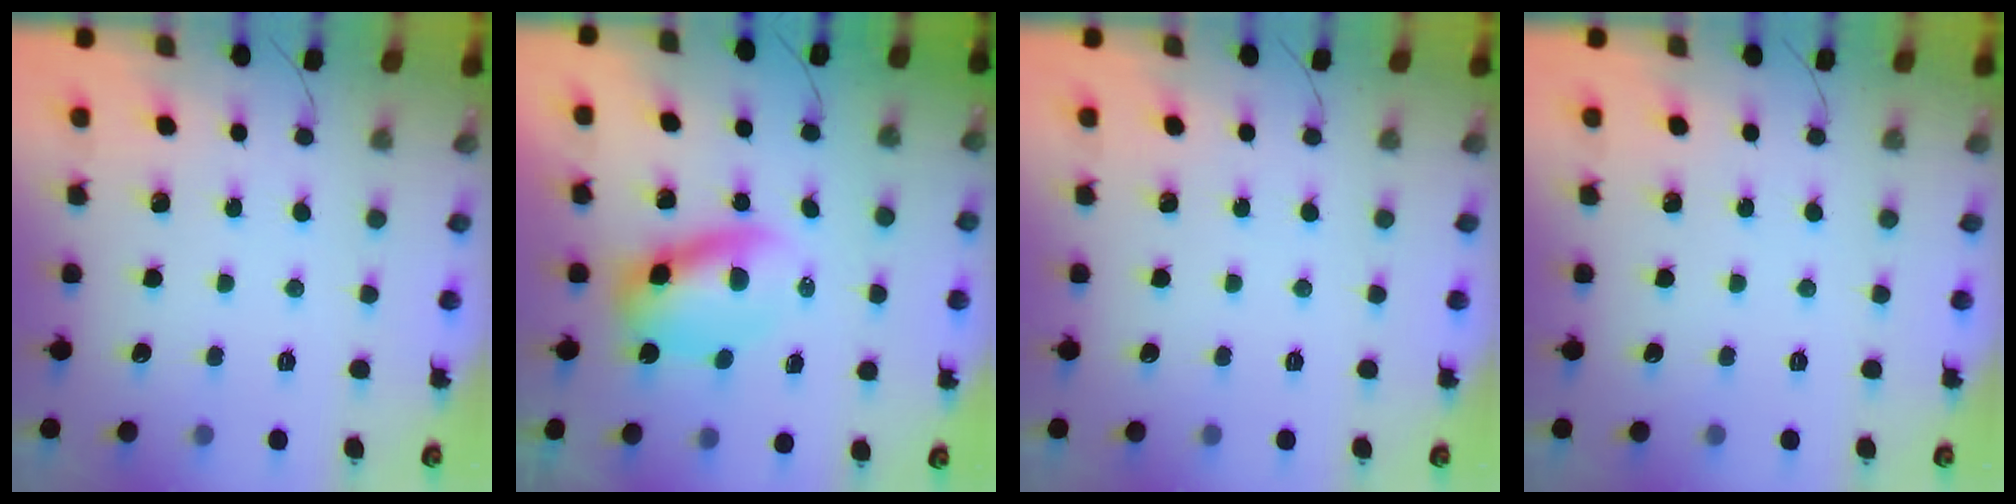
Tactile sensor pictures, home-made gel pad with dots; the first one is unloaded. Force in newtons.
{"total": 7.0, "press": 6.9, "slide": 1.4}
{"total": 0.0}
{"total": 0.0}